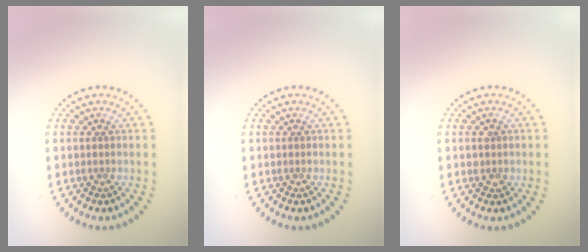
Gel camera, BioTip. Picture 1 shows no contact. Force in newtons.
{"total": 0.0}
{"total": 1.0, "press": 1.0, "slide": 0.3}